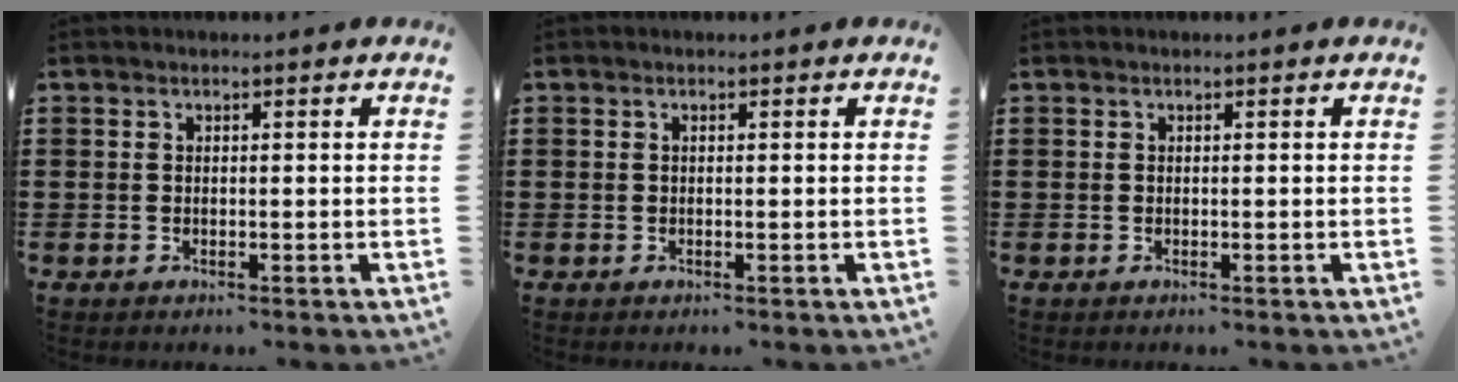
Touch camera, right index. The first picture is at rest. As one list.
[{"total": 0.0}, {"total": 0.0}]